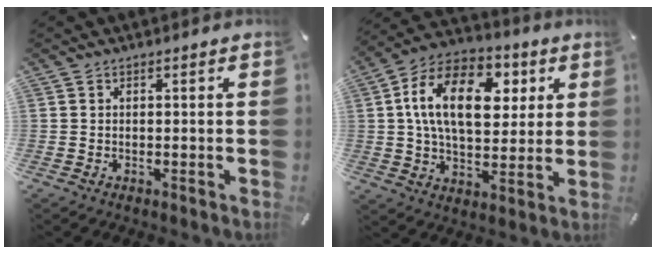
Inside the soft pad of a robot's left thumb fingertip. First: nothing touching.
{"total": 18.6, "force": [5.2, 11.6, 13.6], "torque": [-0.238, -0.002, 0.086]}